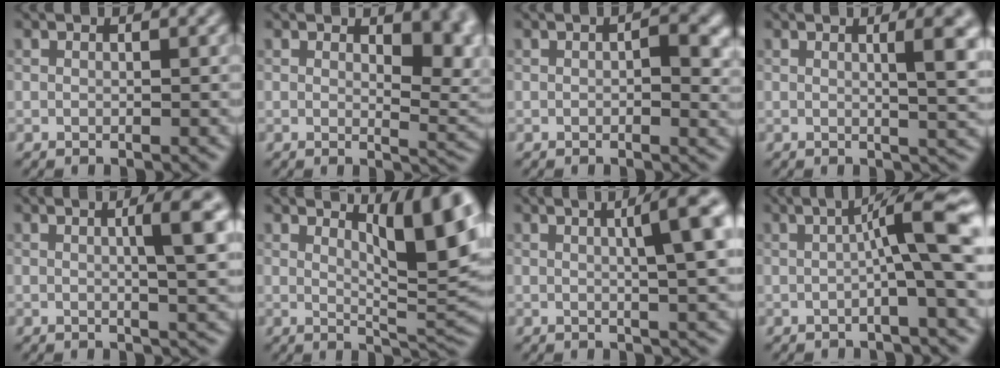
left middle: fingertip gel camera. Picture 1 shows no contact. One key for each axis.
{"total": 4.9, "fx": 1.9, "fy": 2.3, "fz": 3.9, "tx": -0.039, "ty": -0.009, "tz": 0.031}
{"total": 3.2, "fx": 0.3, "fy": 1.5, "fz": 2.8, "tx": -0.032, "ty": -0.001, "tz": 0.001}
{"total": 4.8, "fx": 1.2, "fy": 1.4, "fz": 4.4, "tx": -0.041, "ty": 0.005, "tz": 0.013}
{"total": 4.6, "fx": 0.9, "fy": 0.8, "fz": 4.4, "tx": -0.058, "ty": 0.006, "tz": 0.013}
{"total": 7.7, "fx": 3.6, "fy": 1.9, "fz": 6.6, "tx": -0.084, "ty": -0.002, "tz": 0.063}
{"total": 6.3, "fx": 1.6, "fy": 1.4, "fz": 6.0, "tx": -0.060, "ty": 0.016, "tz": 0.023}
{"total": 6.8, "fx": 0.1, "fy": 0.7, "fz": 6.8, "tx": -0.101, "ty": 0.016, "tz": -0.008}